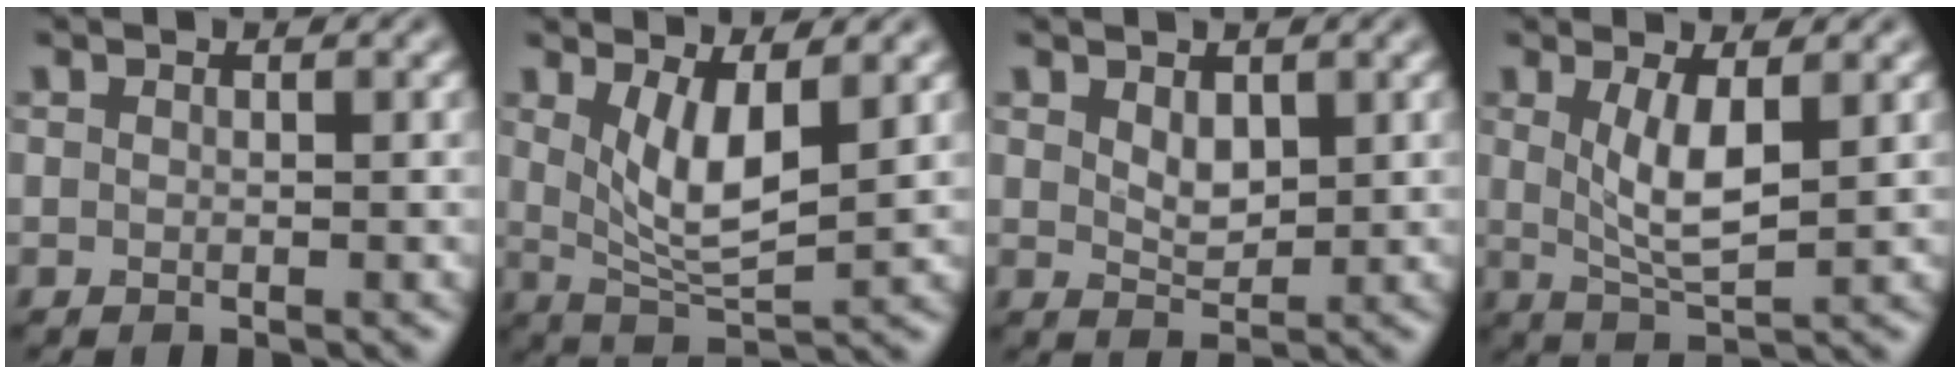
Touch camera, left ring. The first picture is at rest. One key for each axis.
{"total": 4.8, "fx": 1.3, "fy": 1.6, "fz": 4.3, "tx": -0.082, "ty": -0.015, "tz": 0.033}
{"total": 1.8, "fx": 0.7, "fy": 1.1, "fz": 1.3, "tx": -0.025, "ty": -0.004, "tz": 0.020}
{"total": 4.2, "fx": 0.6, "fy": 1.2, "fz": 3.9, "tx": -0.076, "ty": -0.008, "tz": 0.018}